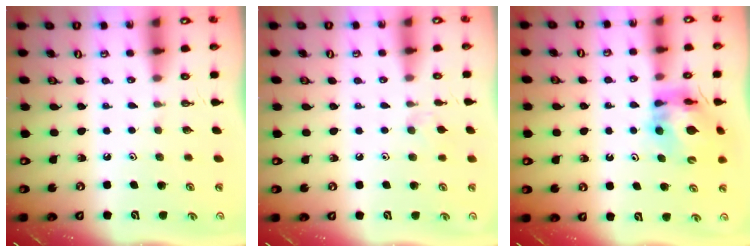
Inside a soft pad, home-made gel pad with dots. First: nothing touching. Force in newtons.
{"total": 4.2, "press": 4.1, "slide": 0.6}
{"total": 11.1, "press": 11.0, "slide": 1.1}